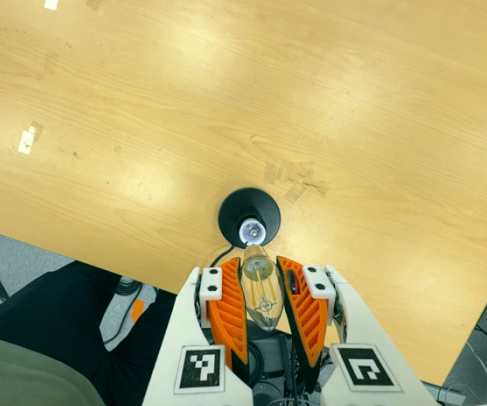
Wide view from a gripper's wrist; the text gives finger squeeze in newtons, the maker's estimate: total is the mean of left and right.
{"total": 21.7, "left": 24.3, "right": 19.2}